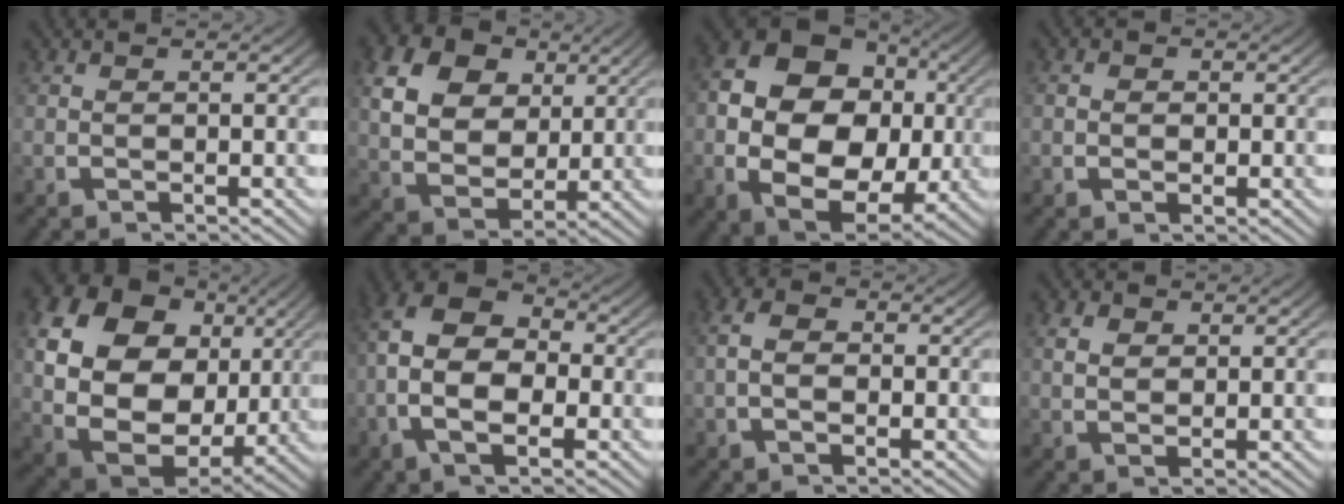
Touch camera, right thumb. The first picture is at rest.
{"total": 12.2, "force": [1.9, 9.5, 7.5], "torque": [-0.164, -0.036, 0.041]}
{"total": 16.1, "force": [0.0, 11.5, 11.3], "torque": [-0.247, -0.051, 0.014]}
{"total": 1.4, "force": [-0.1, 1.2, 0.6], "torque": [-0.008, -0.005, -0.003]}
{"total": 19.2, "force": [1.3, 14.7, 12.4], "torque": [-0.291, -0.058, 0.036]}
{"total": 11.7, "force": [0.2, 8.2, 8.3], "torque": [-0.168, -0.025, 0.002]}
{"total": 3.3, "force": [0.2, 2.2, 2.4], "torque": [-0.041, -0.001, -0.001]}
{"total": 2.3, "force": [1.2, 1.5, 1.4], "torque": [-0.016, -0.004, 0.028]}